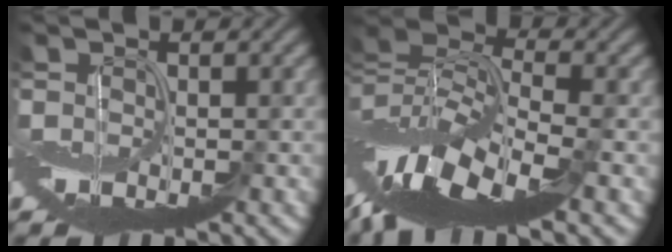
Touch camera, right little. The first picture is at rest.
{"total": 11.4, "force": [-5.0, 4.6, 9.2], "torque": [-0.172, 0.007, -0.103]}